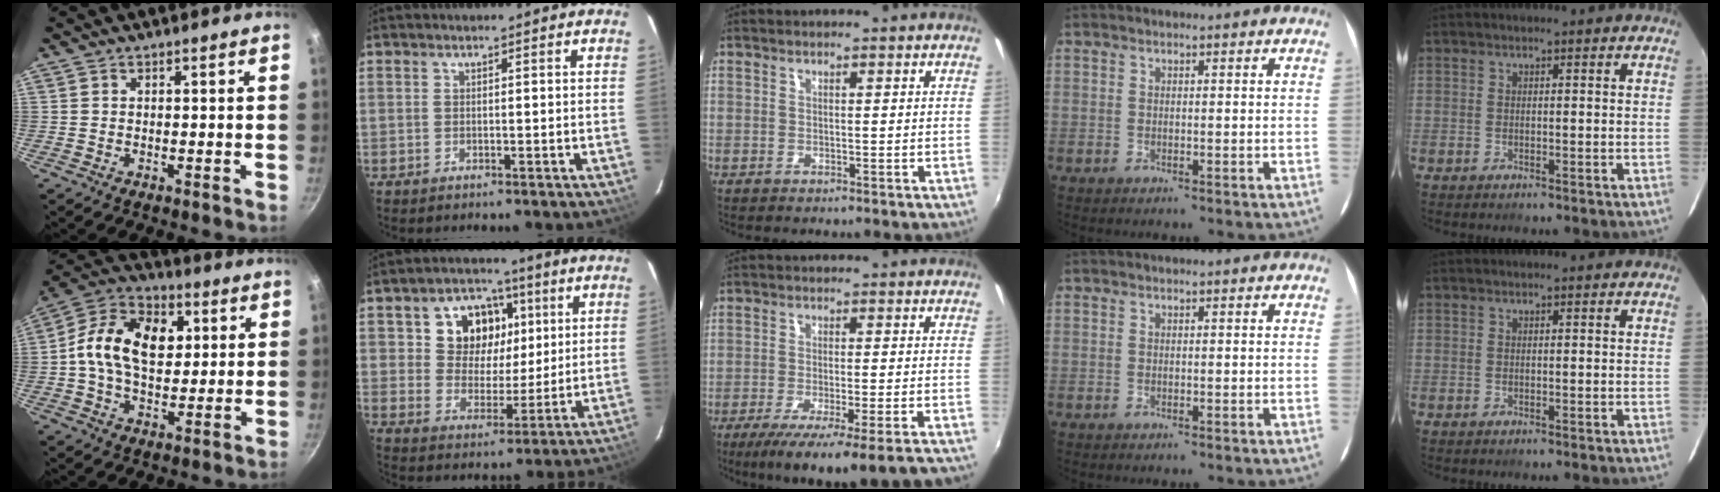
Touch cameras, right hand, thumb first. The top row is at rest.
{"thumb": {"total": 16.3, "force": [2.4, 11.0, 11.7], "torque": [-0.171, 0.016, 0.021]}, "index": {"total": 11.9, "force": [4.1, 9.6, 5.7], "torque": [-0.118, 0.020, 0.073]}, "middle": {"total": 13.1, "force": [-9.7, 0.3, 8.8], "torque": [-0.158, -0.050, -0.149]}}